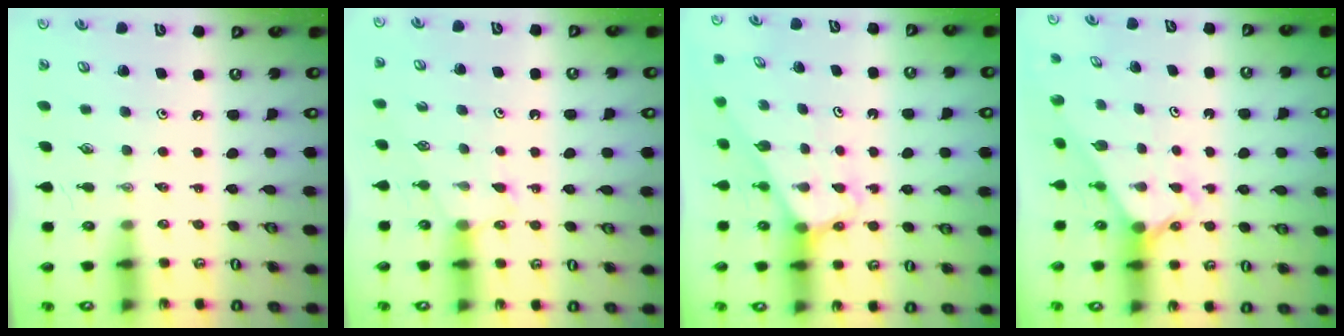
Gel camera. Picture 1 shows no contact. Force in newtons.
{"total": 5.2, "press": 5.2, "slide": 0.6}
{"total": 3.1, "press": 3.1, "slide": 0.2}
{"total": 2.0, "press": 2.0, "slide": 0.2}